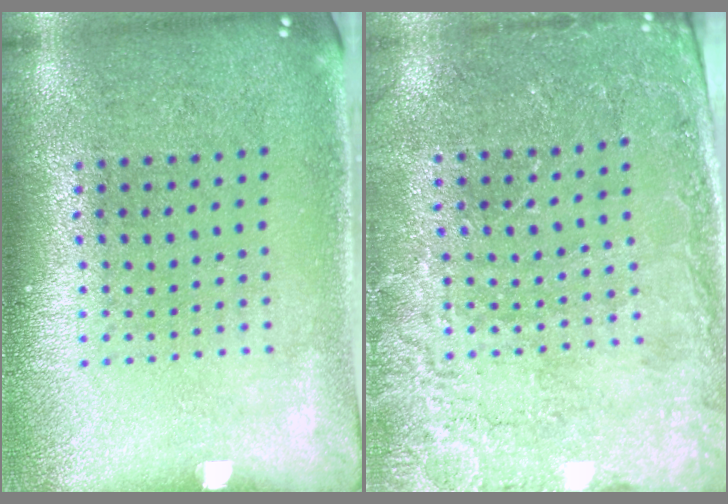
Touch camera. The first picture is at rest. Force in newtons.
{"total": 2.5, "press": 2.5, "slide": 0.5}